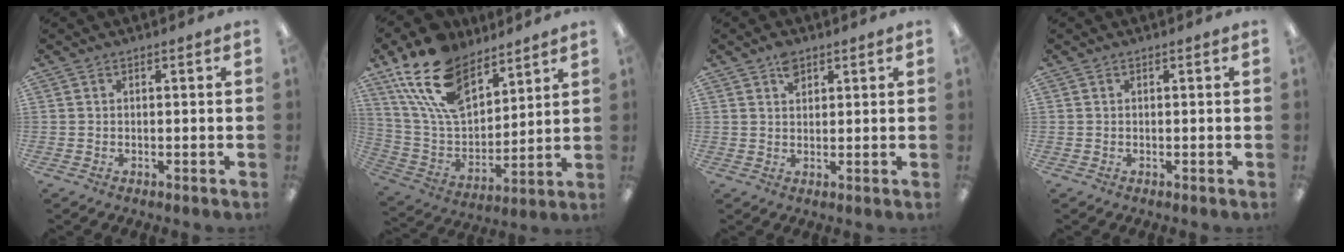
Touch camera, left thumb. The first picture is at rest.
{"total": 20.0, "force": [13.0, 10.7, 10.9], "torque": [-0.237, -0.059, 0.239]}
{"total": 3.3, "force": [2.1, 2.0, 1.6], "torque": [-0.020, -0.007, 0.036]}
{"total": 0.0}